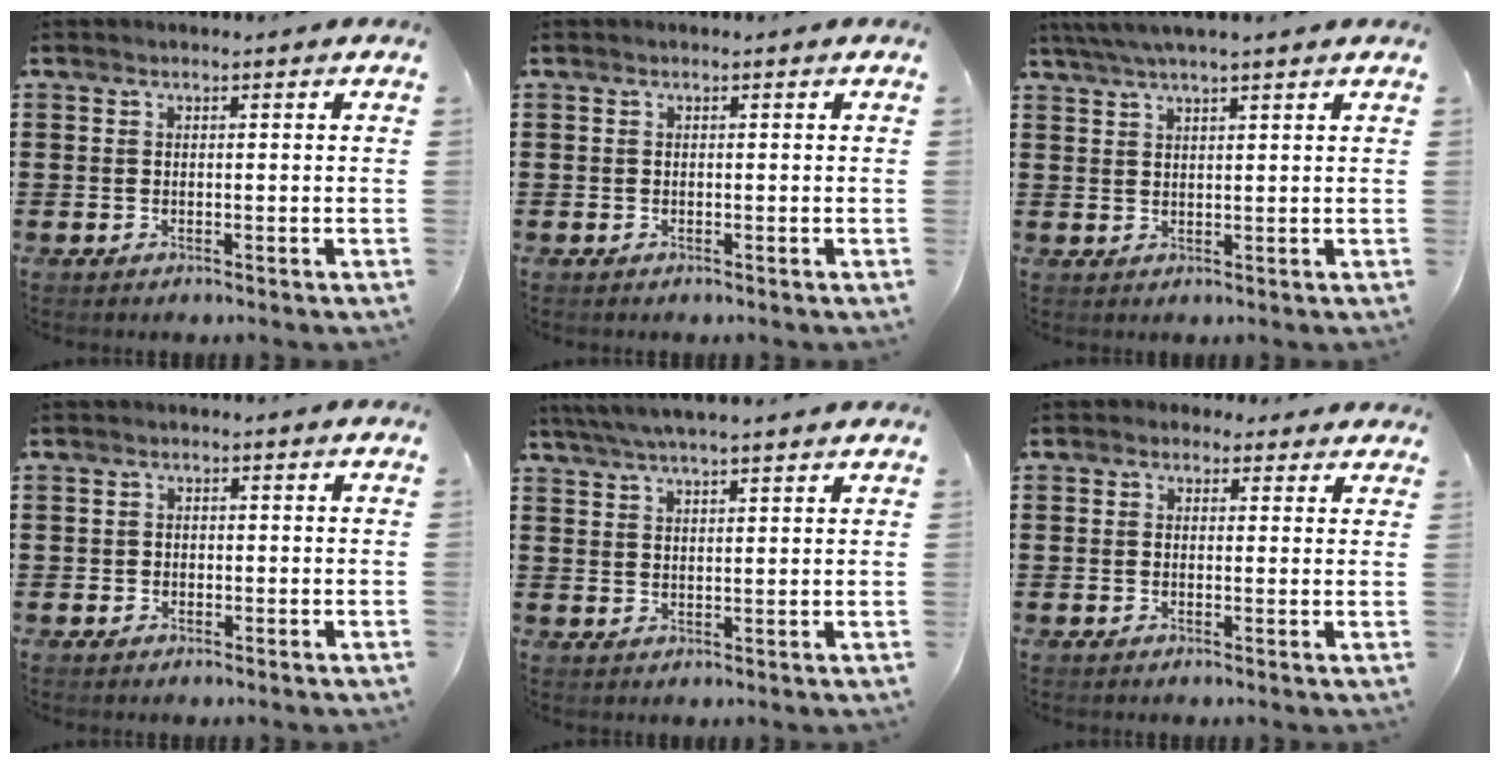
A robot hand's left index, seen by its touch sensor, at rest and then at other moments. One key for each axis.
{"total": 0.0}
{"total": 3.5, "fx": 2.9, "fy": 0.0, "fz": 1.9, "tx": -0.044, "ty": -0.001, "tz": 0.052}
{"total": 0.9, "fx": -0.2, "fy": 0.9, "fz": 0.1, "tx": -0.006, "ty": 0.004, "tz": -0.007}
{"total": 4.2, "fx": 3.8, "fy": -0.2, "fz": 1.8, "tx": -0.045, "ty": -0.009, "tz": 0.068}
{"total": 1.7, "fx": 1.0, "fy": 1.3, "fz": 0.4, "tx": -0.005, "ty": 0.006, "tz": 0.017}